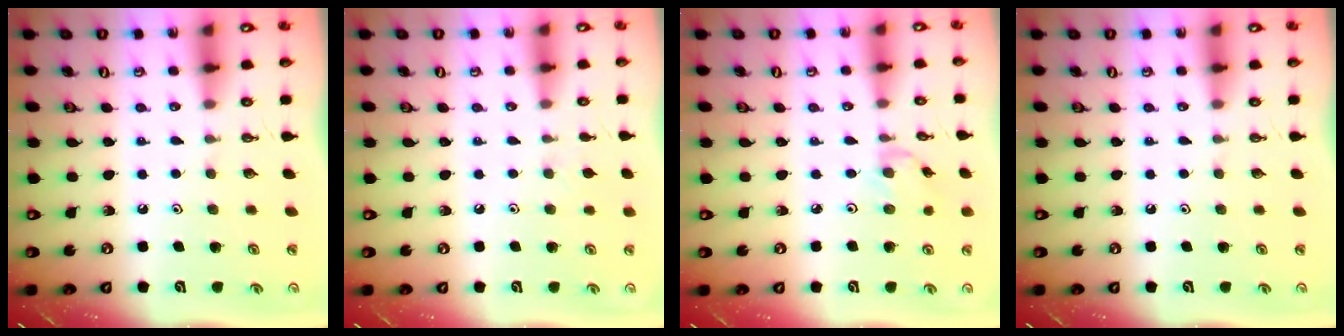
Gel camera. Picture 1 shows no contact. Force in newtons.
{"total": 2.9, "press": 2.8, "slide": 0.6}
{"total": 0.7, "press": 0.6, "slide": 0.4}
{"total": 0.0}